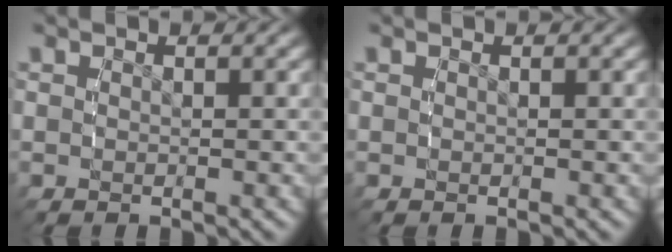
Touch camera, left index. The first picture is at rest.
{"total": 0.0}